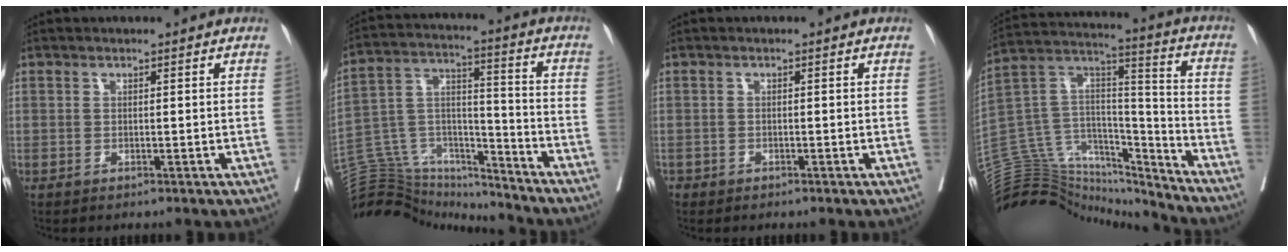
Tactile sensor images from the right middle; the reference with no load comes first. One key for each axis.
{"total": 19.2, "fx": -18.7, "fy": 3.4, "fz": 2.8, "tx": -0.061, "ty": 0.048, "tz": -0.306}
{"total": 0.8, "fx": -0.6, "fy": 0.6, "fz": 0.1, "tx": -0.004, "ty": 0.002, "tz": -0.011}
{"total": 22.1, "fx": -20.9, "fy": 6.1, "fz": 3.5, "tx": -0.084, "ty": 0.063, "tz": -0.339}